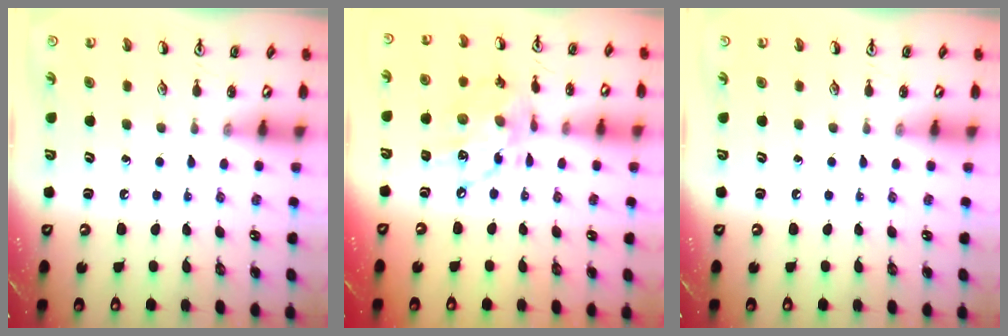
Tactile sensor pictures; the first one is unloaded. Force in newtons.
{"total": 13.0, "press": 13.0, "slide": 0.9}
{"total": 0.0}